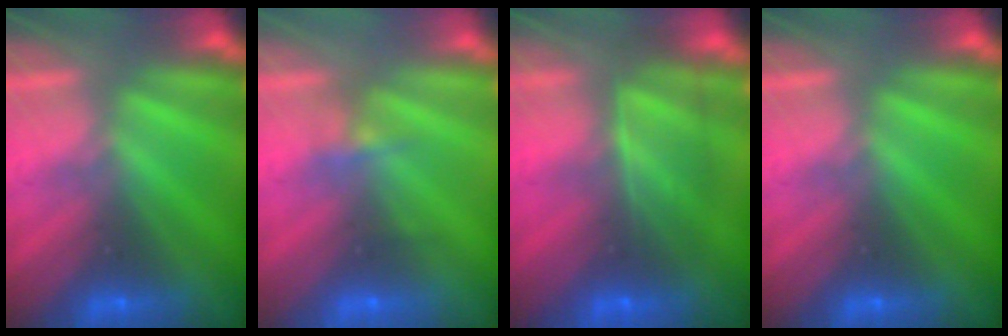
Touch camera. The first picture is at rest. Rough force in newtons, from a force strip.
{"total": 2.1}
{"total": 7.4}
{"total": 0.0}